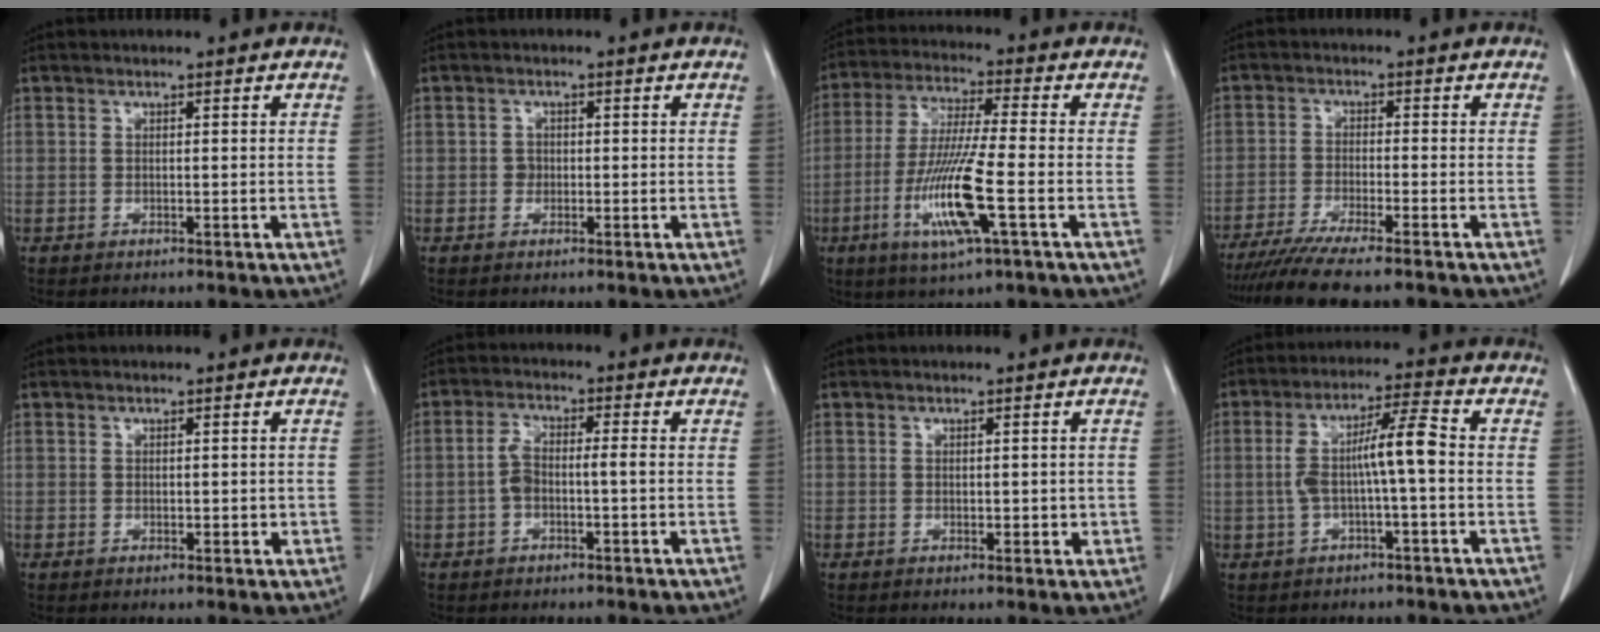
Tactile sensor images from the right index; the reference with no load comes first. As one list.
[{"total": 1.3, "force": [-0.1, 1.2, 0.5], "torque": [-0.006, 0.004, -0.002]}, {"total": 12.5, "force": [-3.9, 0.4, 11.9], "torque": [-0.244, -0.019, -0.078]}, {"total": 10.0, "force": [-8.5, 0.0, 5.2], "torque": [-0.071, -0.023, -0.135]}, {"total": 1.4, "force": [0.0, 0.9, 1.1], "torque": [-0.015, 0.000, 0.004]}, {"total": 4.3, "force": [-0.6, 1.4, 4.0], "torque": [-0.087, 0.018, -0.012]}, {"total": 1.8, "force": [0.1, 1.1, 1.4], "torque": [-0.017, -0.001, 0.006]}, {"total": 8.0, "force": [-0.4, 0.7, 7.9], "torque": [-0.153, 0.026, -0.010]}]